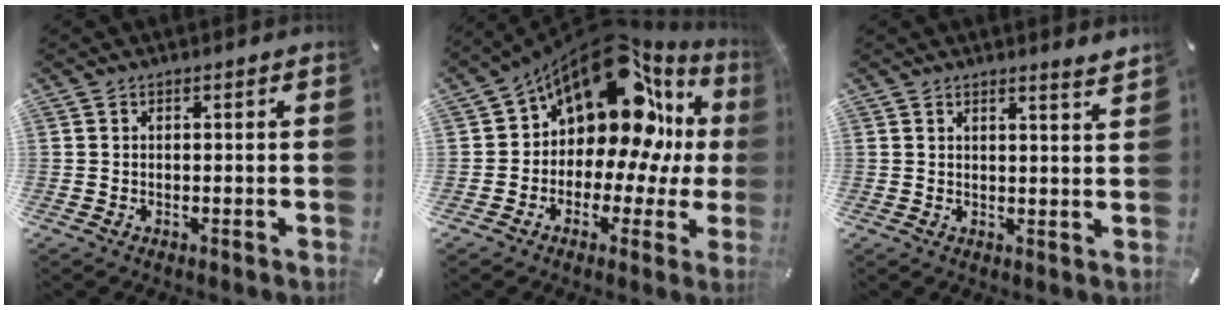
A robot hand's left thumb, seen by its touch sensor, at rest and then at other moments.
{"total": 20.4, "force": [10.3, 11.5, 13.3], "torque": [-0.218, -0.091, 0.166]}
{"total": 2.8, "force": [2.5, -0.5, 0.9], "torque": [-0.014, -0.021, 0.044]}